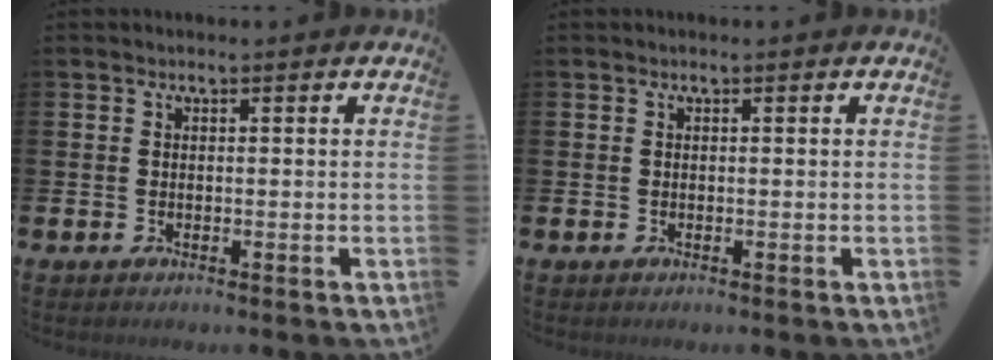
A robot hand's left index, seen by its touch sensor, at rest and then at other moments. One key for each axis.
{"total": 0.0}